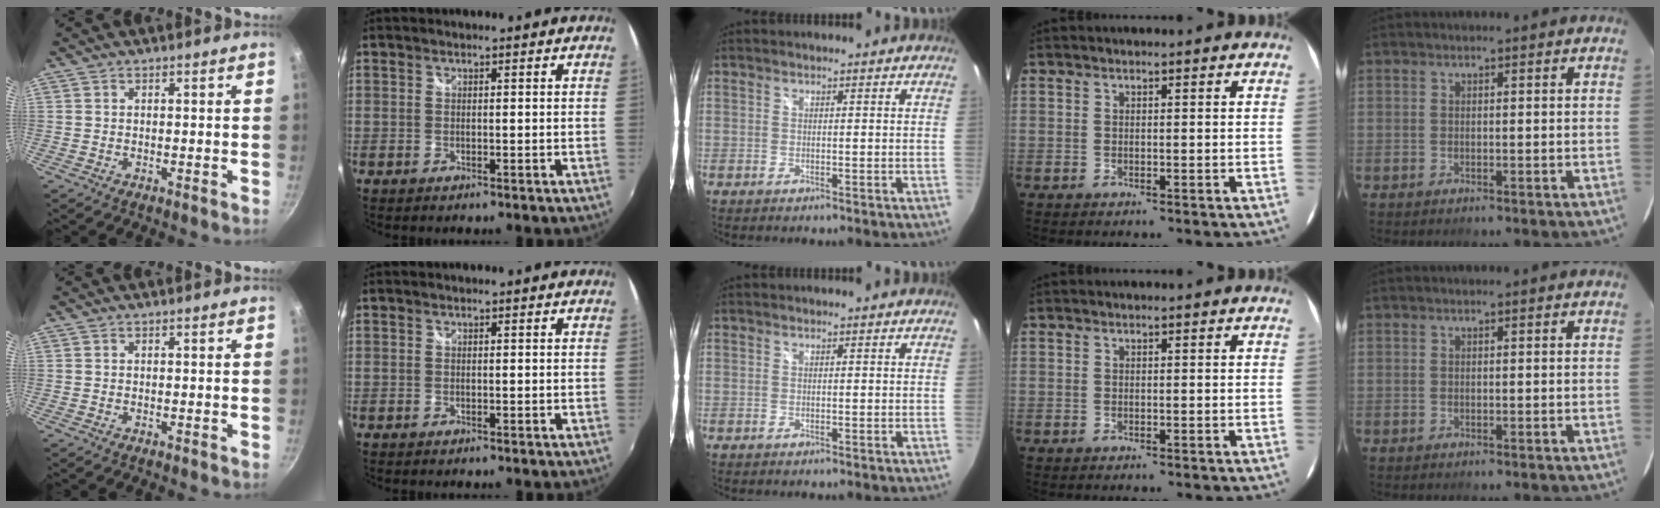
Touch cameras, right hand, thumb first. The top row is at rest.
{}